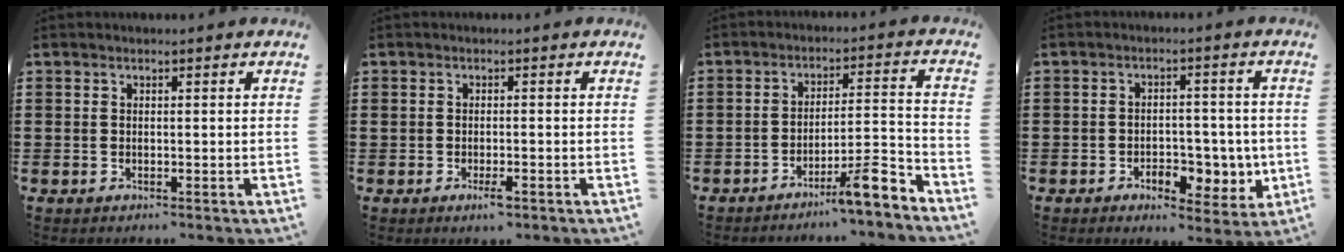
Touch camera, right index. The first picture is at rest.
{"total": 2.0, "force": [-1.0, 0.5, 1.6], "torque": [-0.028, -0.001, -0.019]}
{"total": 7.9, "force": [-5.8, 0.6, 5.3], "torque": [-0.080, 0.001, -0.104]}
{"total": 5.4, "force": [-1.8, 3.7, 3.5], "torque": [-0.046, 0.004, -0.033]}